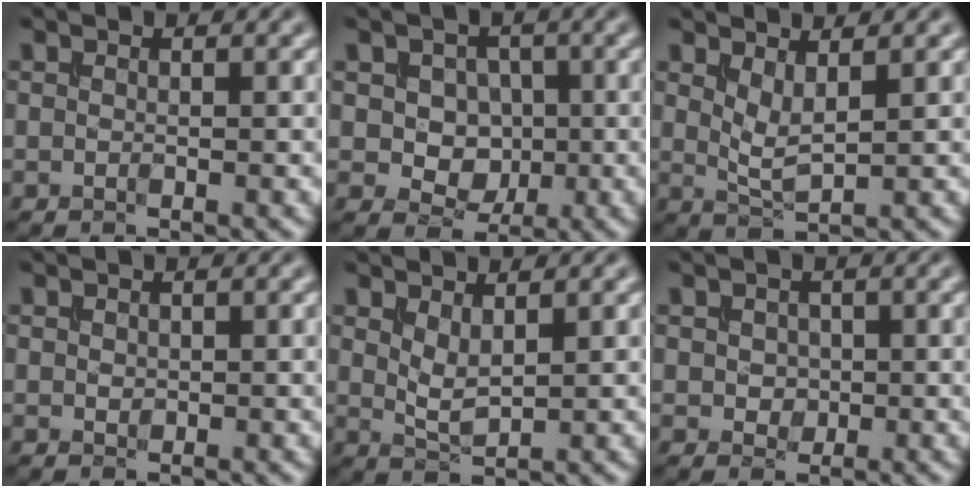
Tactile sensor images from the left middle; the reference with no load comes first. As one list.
[{"total": 4.4, "force": [0.4, 3.7, 2.4], "torque": [-0.037, 0.002, 0.000]}, {"total": 2.1, "force": [1.1, 0.5, 1.8], "torque": [-0.044, -0.008, 0.026]}, {"total": 0.5, "force": [0.1, 0.5, 0.2], "torque": [-0.007, -0.002, 0.002]}, {"total": 1.9, "force": [0.8, 0.7, 1.6], "torque": [-0.039, -0.004, 0.022]}, {"total": 1.4, "force": [0.0, 1.2, 0.7], "torque": [-0.017, -0.002, -0.002]}]